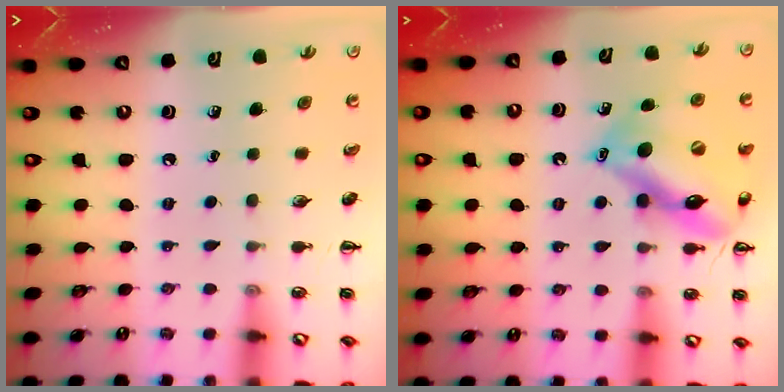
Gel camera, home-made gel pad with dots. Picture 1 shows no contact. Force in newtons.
{"total": 15.9, "press": 15.7, "slide": 2.4}